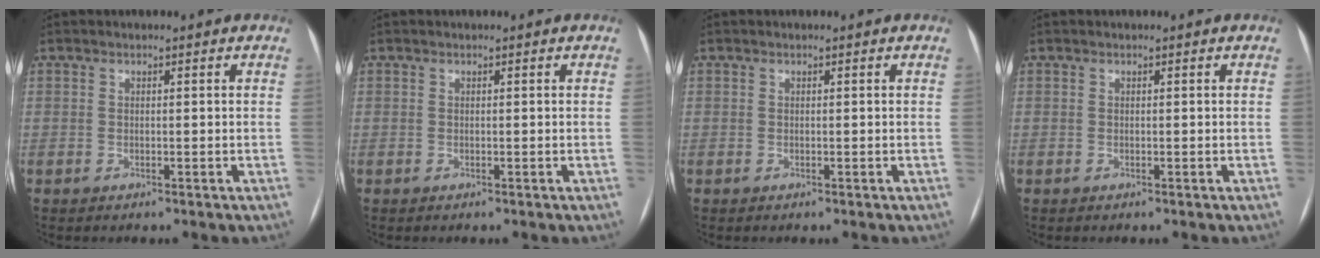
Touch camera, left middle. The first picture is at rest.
{"total": 0.0}
{"total": 0.0}
{"total": 0.0}